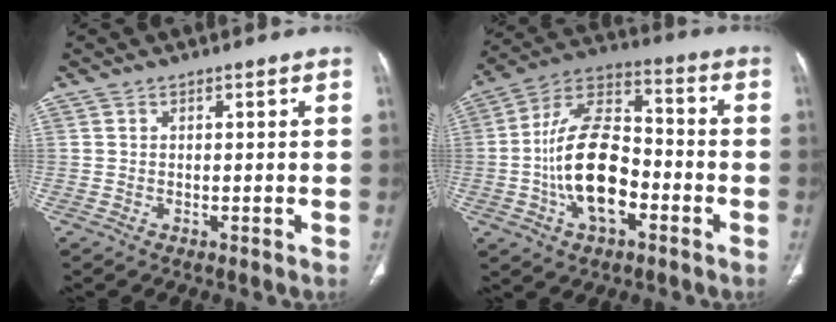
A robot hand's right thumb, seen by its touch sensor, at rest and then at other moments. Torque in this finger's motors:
{"motor_torque": [0.37, 0.40, 1.41, 0.13, 0.59]}